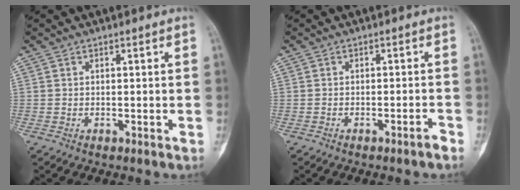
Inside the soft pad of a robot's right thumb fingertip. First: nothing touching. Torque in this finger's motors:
{"motor_torque": [0.16, -0.40, -0.15, 0.00, -0.02]}